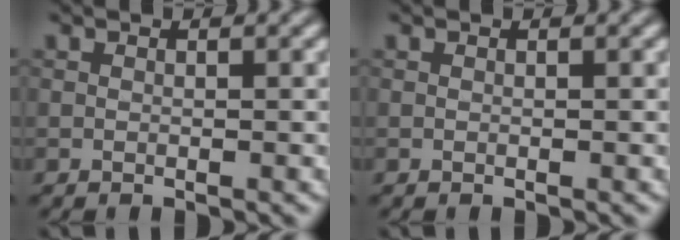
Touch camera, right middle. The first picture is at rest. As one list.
[{"total": 0.0}]